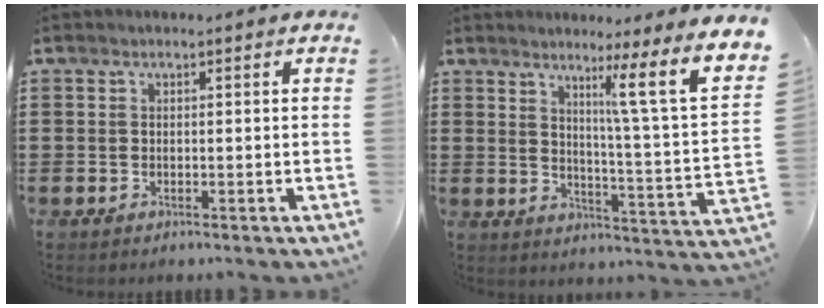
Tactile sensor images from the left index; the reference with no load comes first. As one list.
[{"total": 8.3, "force": [5.3, -1.4, 6.2], "torque": [-0.103, -0.061, 0.072]}]